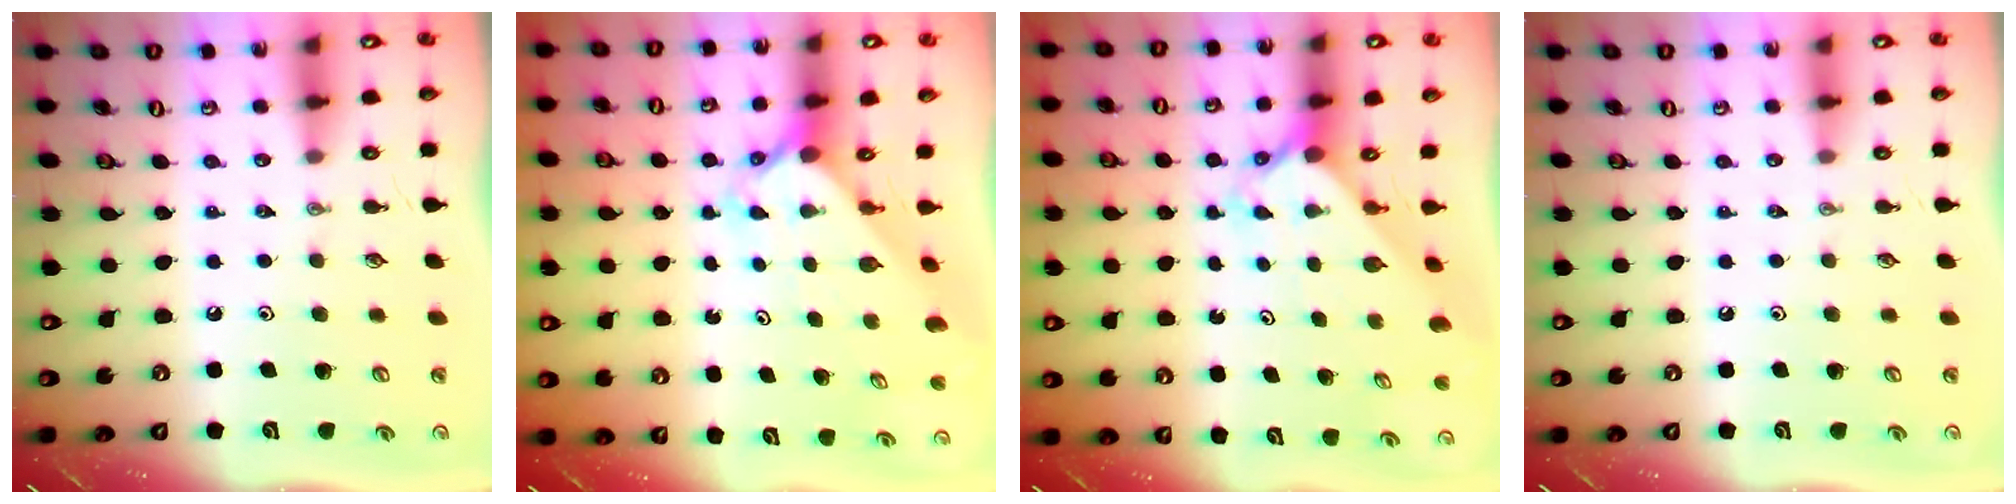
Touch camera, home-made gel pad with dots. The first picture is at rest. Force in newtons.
{"total": 2.4, "press": 2.4, "slide": 0.3}
{"total": 2.5, "press": 2.5, "slide": 0.3}
{"total": 0.0}